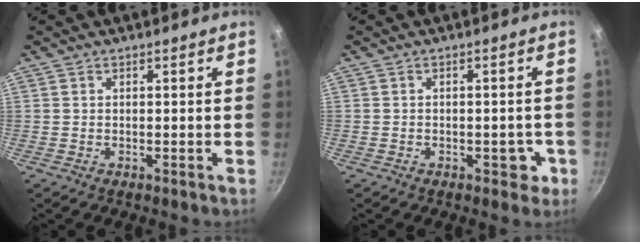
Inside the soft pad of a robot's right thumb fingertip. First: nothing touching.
{"total": 3.7, "force": [-1.3, 2.5, 2.3], "torque": [0.000, 0.016, -0.012]}